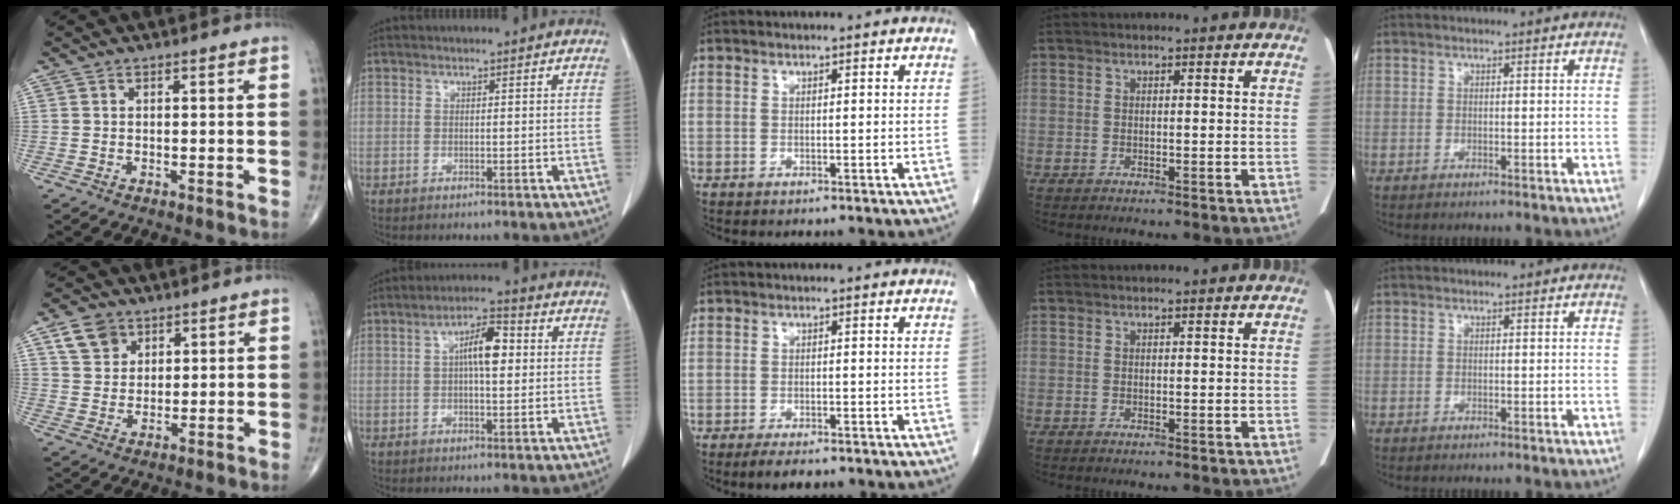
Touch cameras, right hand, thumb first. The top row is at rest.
{"thumb": {"total": 6.1, "force": [3.3, 4.6, 2.3], "torque": [-0.022, -0.013, 0.064]}, "index": {"total": 6.4, "force": [1.0, 1.9, 6.0], "torque": [-0.108, 0.014, 0.016]}, "middle": {"total": 3.0, "force": [-2.3, 0.7, 1.8], "torque": [-0.036, -0.008, -0.033]}}